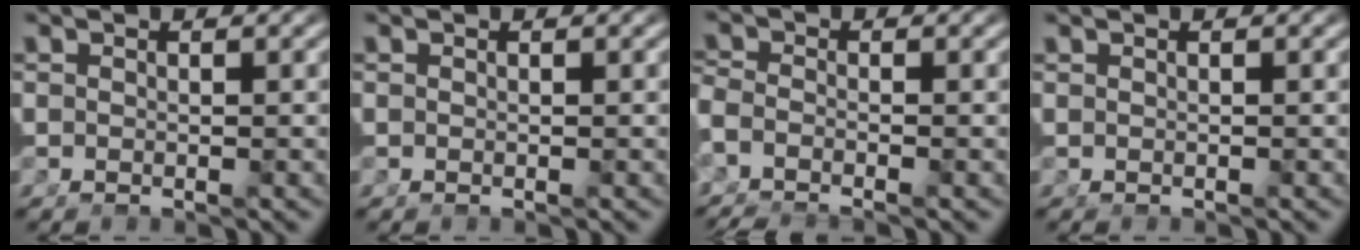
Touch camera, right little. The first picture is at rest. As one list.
[{"total": 0.0}, {"total": 2.8, "force": [-2.5, 0.8, 1.0], "torque": [-0.025, -0.014, -0.038]}, {"total": 0.0}]